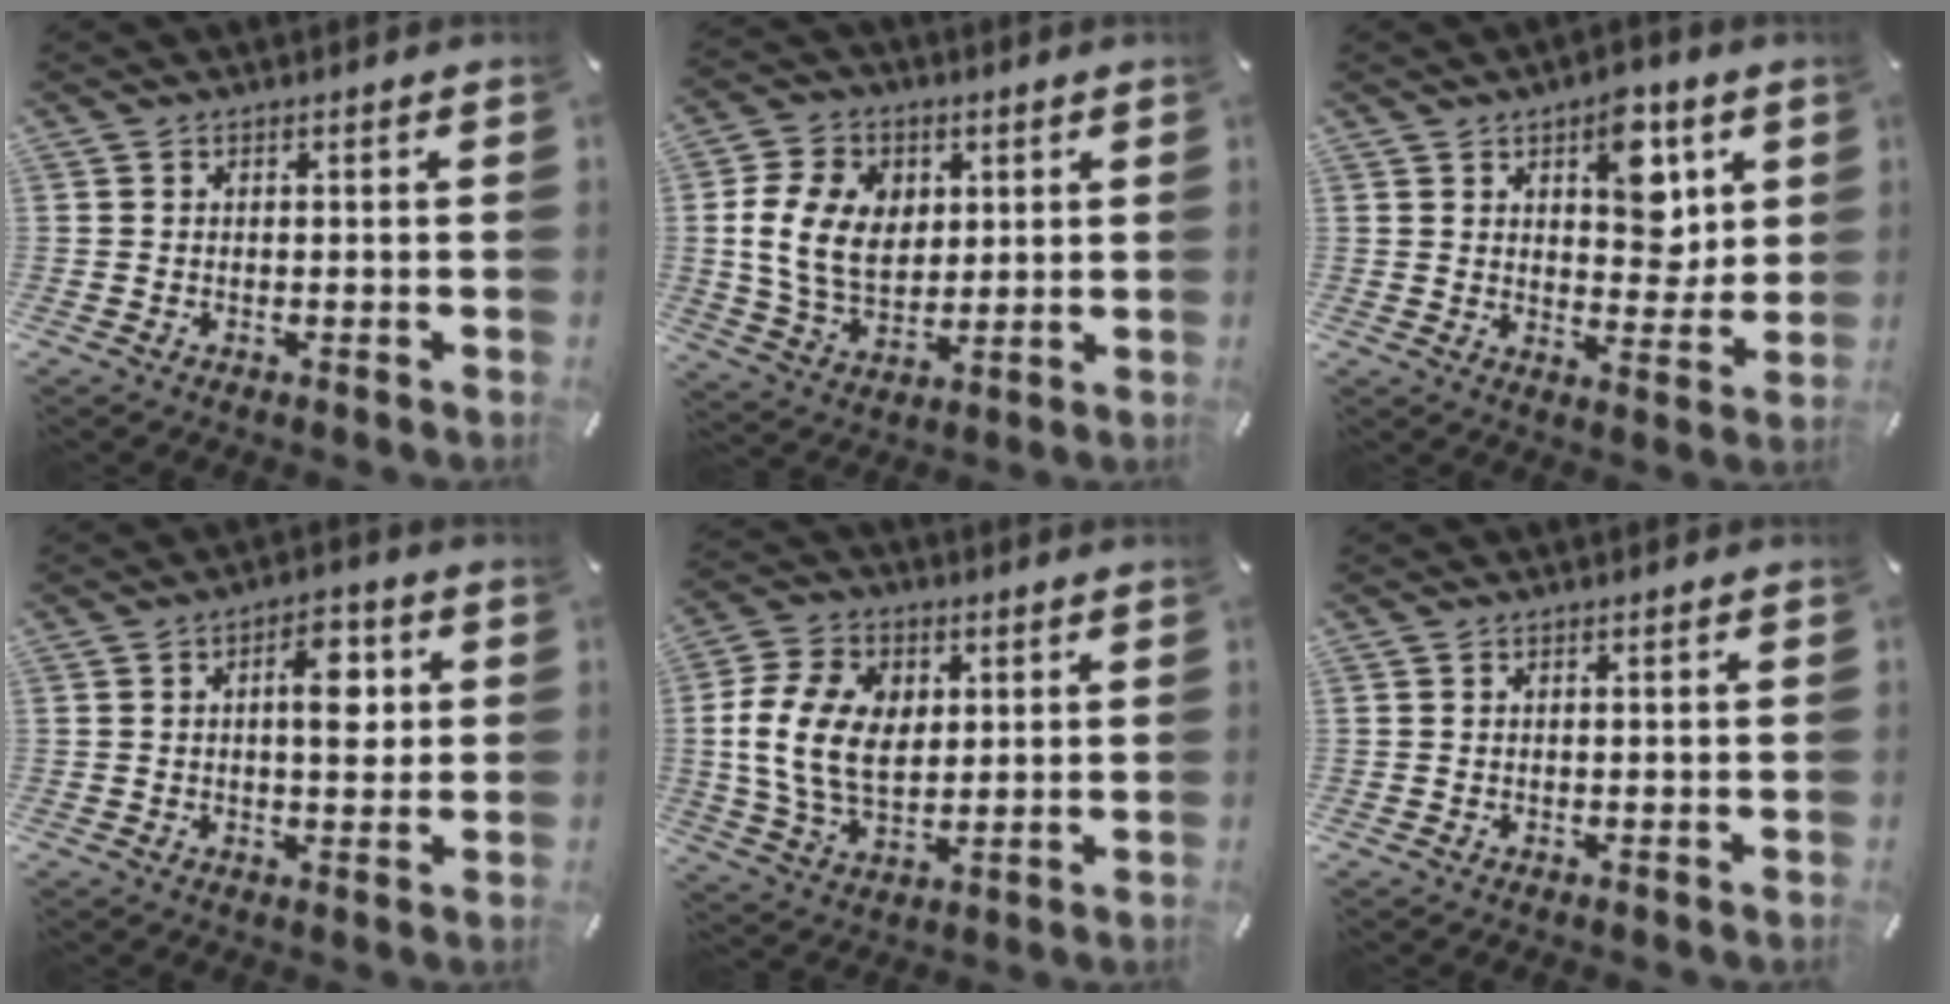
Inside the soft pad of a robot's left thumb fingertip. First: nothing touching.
{"total": 13.1, "force": [2.1, 10.2, 8.0], "torque": [-0.174, 0.009, 0.037]}
{"total": 11.0, "force": [5.0, 6.8, 6.9], "torque": [-0.070, -0.027, 0.082]}
{"total": 8.8, "force": [1.6, 4.4, 7.4], "torque": [-0.094, -0.005, 0.020]}
{"total": 14.2, "force": [1.9, 10.1, 9.7], "torque": [-0.219, 0.014, 0.035]}
{"total": 0.0}